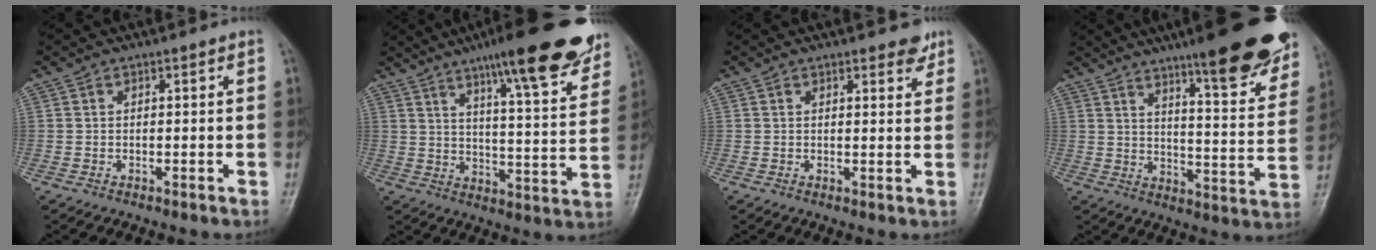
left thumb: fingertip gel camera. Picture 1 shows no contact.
{"total": 19.5, "force": [13.2, 3.7, 13.9], "torque": [-0.163, -0.051, 0.179]}
{"total": 3.1, "force": [2.3, 1.2, 1.7], "torque": [-0.006, -0.013, 0.027]}
{"total": 21.2, "force": [14.5, 3.9, 14.9], "torque": [-0.170, -0.070, 0.201]}